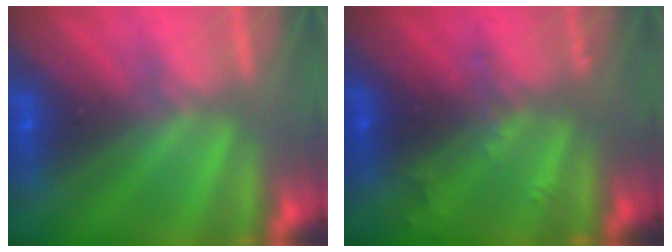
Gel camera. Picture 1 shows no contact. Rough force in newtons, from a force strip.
{"total": 2.4}